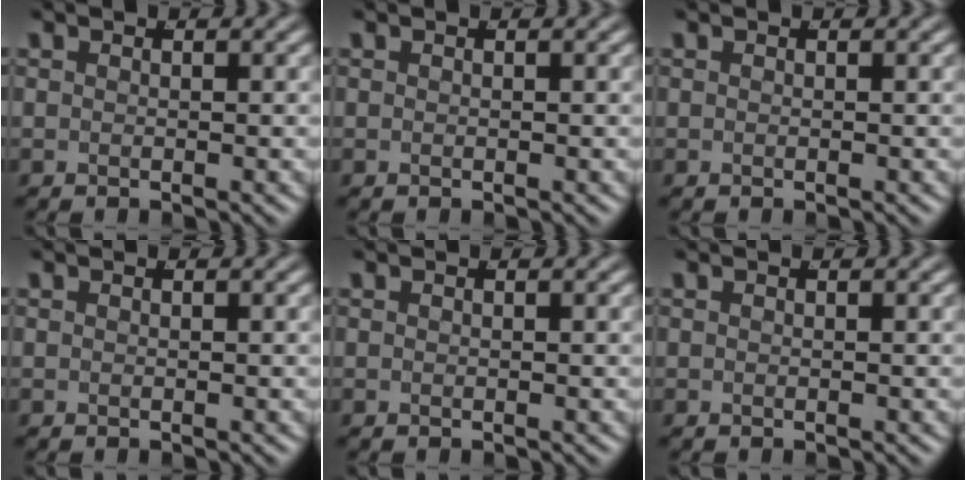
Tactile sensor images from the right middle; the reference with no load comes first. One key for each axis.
{"total": 0.0}
{"total": 0.0}
{"total": 0.0}
{"total": 0.0}
{"total": 0.0}